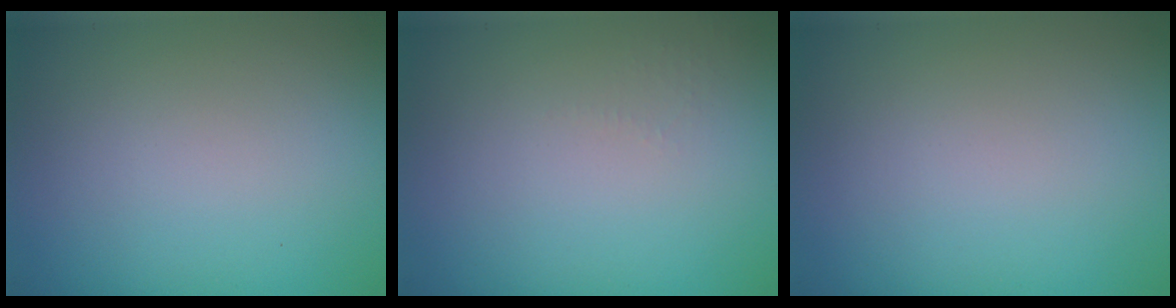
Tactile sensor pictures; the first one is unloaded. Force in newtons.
{"total": 0.6, "press": 0.6, "slide": 0.3}
{"total": 0.0}